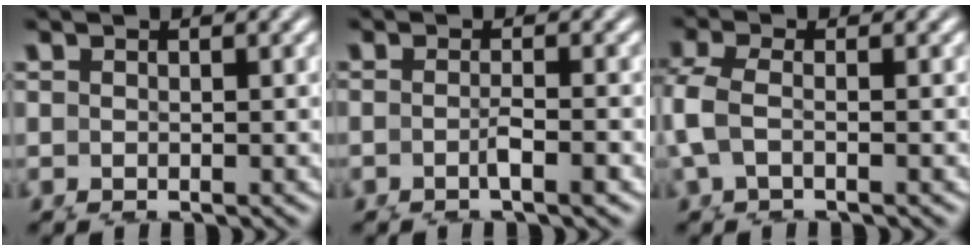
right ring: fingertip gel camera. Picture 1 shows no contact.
{"total": 1.3, "force": [-0.1, -0.5, 1.2], "torque": [-0.018, -0.007, 0.001]}
{"total": 3.3, "force": [0.5, 2.0, 2.5], "torque": [-0.081, -0.019, 0.019]}